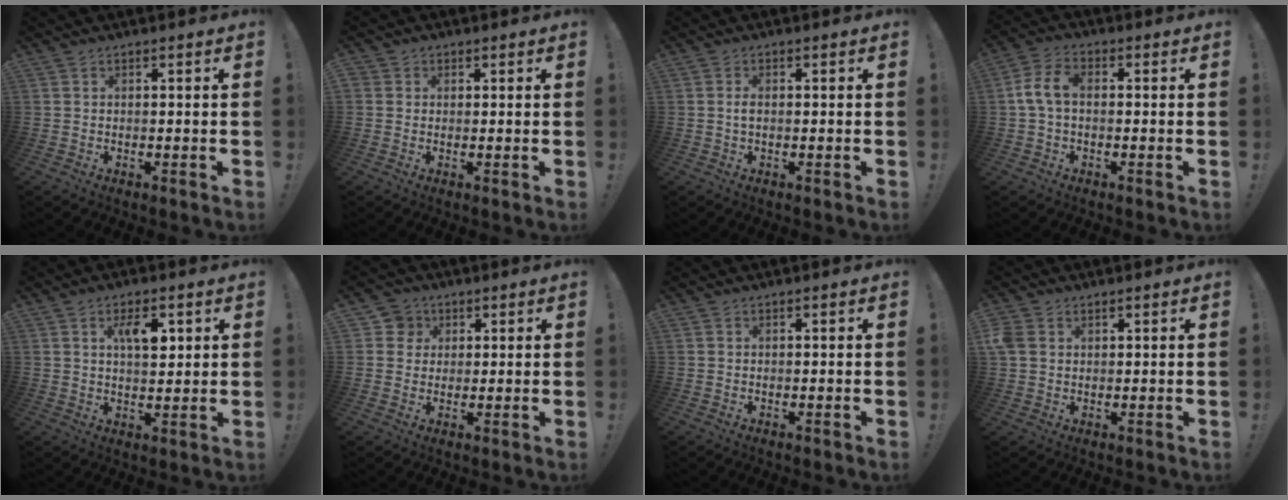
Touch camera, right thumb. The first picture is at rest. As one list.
[{"total": 1.7, "force": [0.3, 1.6, 0.5], "torque": [-0.017, 0.005, 0.007]}, {"total": 1.6, "force": [-0.1, 0.5, 1.6], "torque": [-0.030, 0.004, -0.003]}, {"total": 7.1, "force": [-0.1, 4.2, 5.6], "torque": [-0.121, 0.011, 0.001]}, {"total": 7.5, "force": [2.8, 3.4, 6.1], "torque": [-0.089, -0.008, 0.043]}, {"total": 5.3, "force": [1.9, 4.8, 0.8], "torque": [-0.015, -0.007, 0.037]}, {"total": 0.0}, {"total": 4.5, "force": [1.8, 3.4, 2.3], "torque": [-0.049, -0.001, 0.037]}]